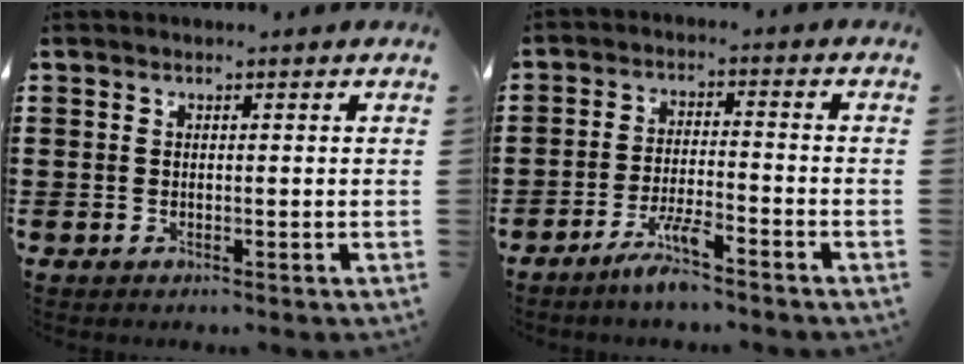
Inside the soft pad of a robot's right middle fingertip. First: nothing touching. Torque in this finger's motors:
{"motor_torque": [2.14, 0.00, 0.18, 0.11]}